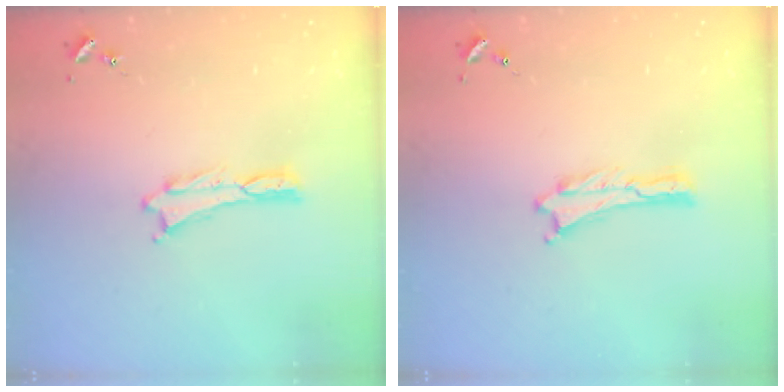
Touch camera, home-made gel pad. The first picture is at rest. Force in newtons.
{"total": 0.0}